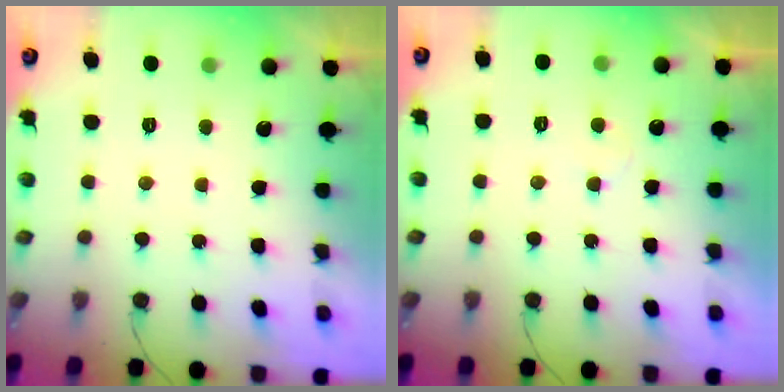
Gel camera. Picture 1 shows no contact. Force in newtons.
{"total": 3.3, "press": 3.3, "slide": 0.3}